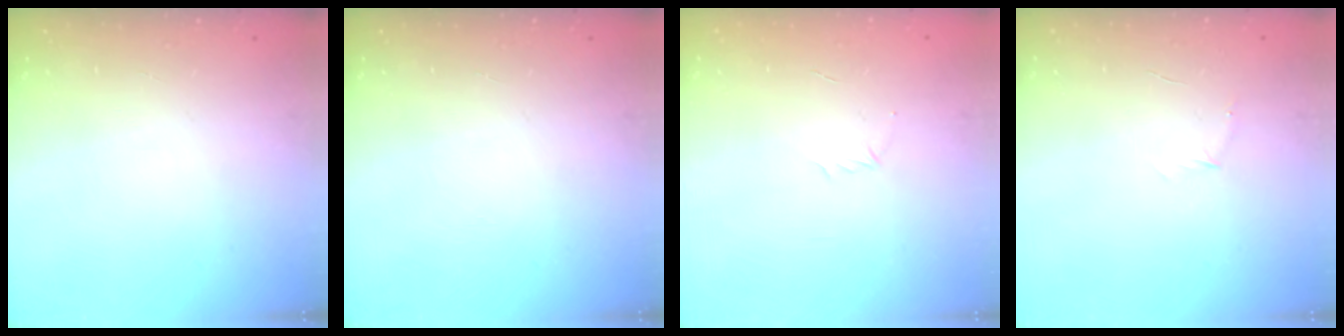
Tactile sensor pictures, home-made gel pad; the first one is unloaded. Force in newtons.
{"total": 0.0}
{"total": 2.9, "press": 2.8, "slide": 0.7}
{"total": 3.8, "press": 3.6, "slide": 1.1}